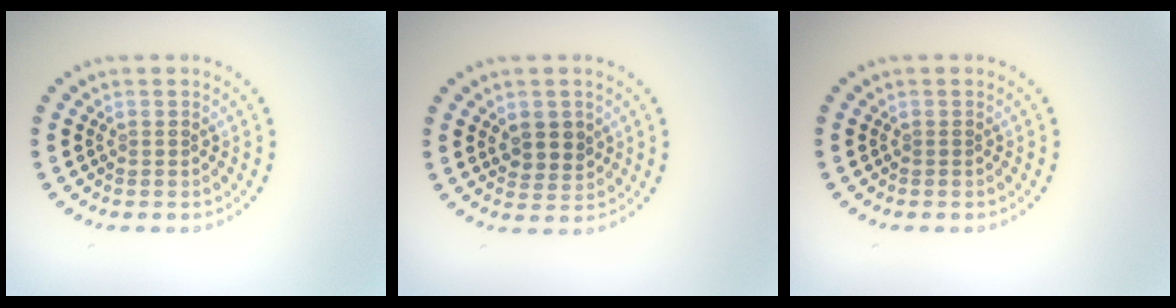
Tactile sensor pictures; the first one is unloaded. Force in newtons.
{"total": 2.7, "press": 2.5, "slide": 0.9}
{"total": 0.0}